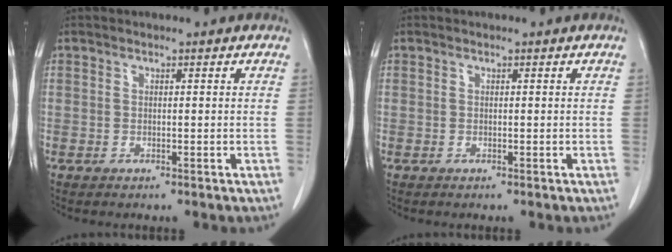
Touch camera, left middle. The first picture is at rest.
{"total": 0.0}